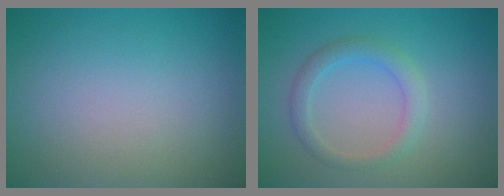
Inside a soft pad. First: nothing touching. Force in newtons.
{"total": 2.3, "press": 2.3, "slide": 0.1}